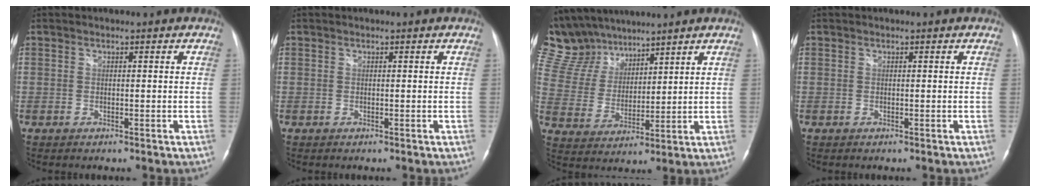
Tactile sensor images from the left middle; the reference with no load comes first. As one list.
[{"total": 0.0}, {"total": 12.5, "force": [11.0, 5.3, 3.0], "torque": [-0.076, 0.027, 0.221]}, {"total": 0.0}]